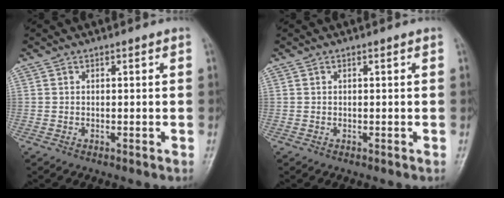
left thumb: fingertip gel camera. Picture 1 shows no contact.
{"total": 0.0}